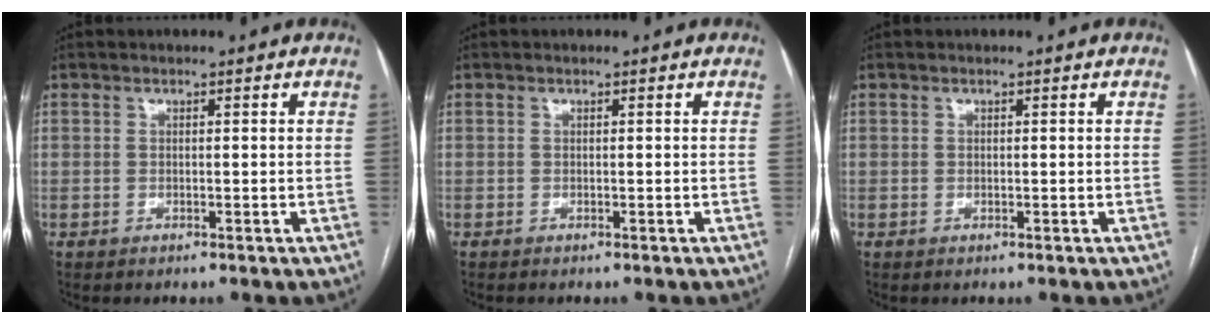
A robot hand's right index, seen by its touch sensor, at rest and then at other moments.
{"total": 0.6, "force": [-0.5, 0.0, 0.2], "torque": [-0.002, -0.002, -0.008]}
{"total": 0.0}